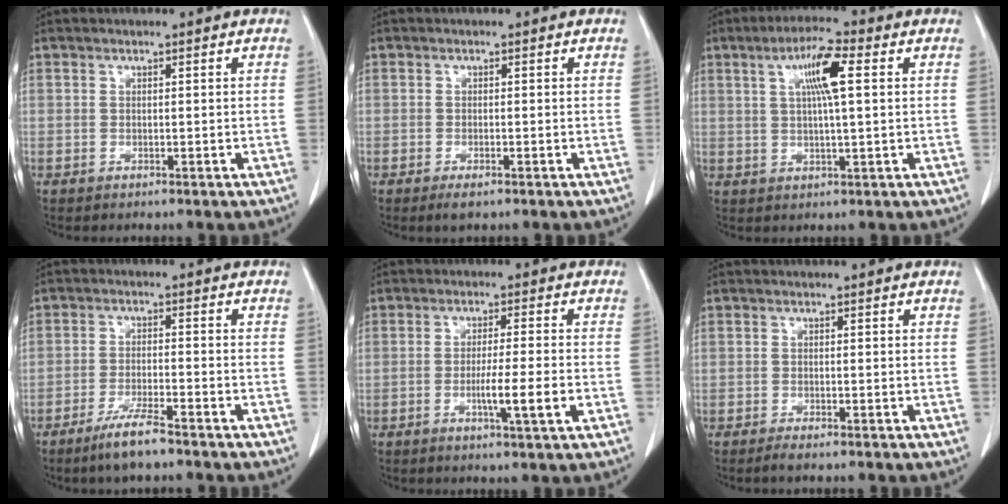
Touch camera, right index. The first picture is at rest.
{"total": 1.9, "force": [-1.2, 0.4, 1.4], "torque": [-0.024, -0.004, -0.015]}
{"total": 7.2, "force": [2.1, 0.6, 6.8], "torque": [-0.124, 0.008, 0.035]}
{"total": 5.7, "force": [-4.3, 0.2, 3.8], "torque": [-0.075, -0.012, -0.081]}
{"total": 6.1, "force": [-1.8, -0.5, 5.8], "torque": [-0.097, -0.010, -0.028]}
{"total": 1.3, "force": [-1.0, -0.1, 0.9], "torque": [-0.018, -0.004, -0.020]}